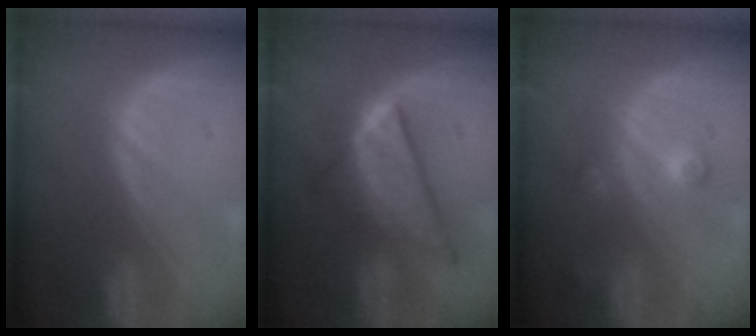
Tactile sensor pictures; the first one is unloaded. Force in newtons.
{"total": 8.8, "press": 8.8, "slide": 0.6}
{"total": 3.6, "press": 3.4, "slide": 1.2}